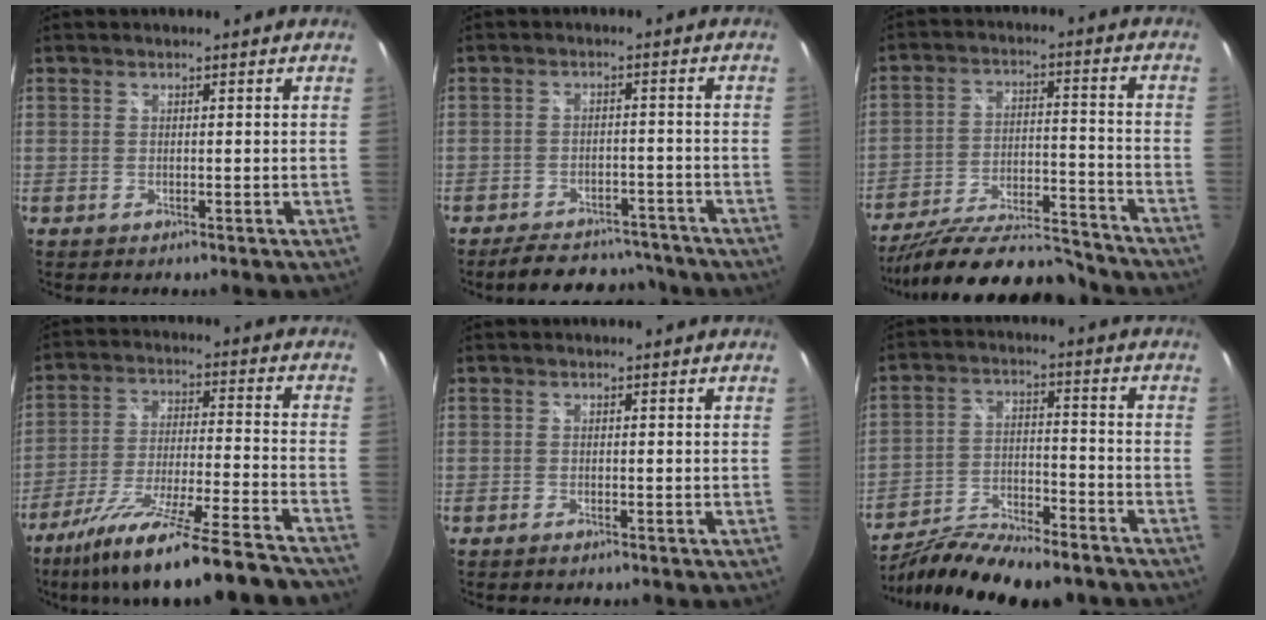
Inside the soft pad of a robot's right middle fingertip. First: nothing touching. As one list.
[{"total": 11.4, "force": [-10.0, 4.1, 3.5], "torque": [-0.080, 0.013, -0.130]}, {"total": 21.1, "force": [-18.7, 4.2, 9.0], "torque": [-0.165, -0.029, -0.275]}, {"total": 23.4, "force": [-19.9, 0.1, 12.3], "torque": [-0.217, -0.068, -0.307]}, {"total": 0.8, "force": [-0.6, 0.1, 0.4], "torque": [-0.009, -0.003, -0.013]}, {"total": 17.9, "force": [-15.0, 3.8, 8.9], "torque": [-0.173, -0.038, -0.248]}]